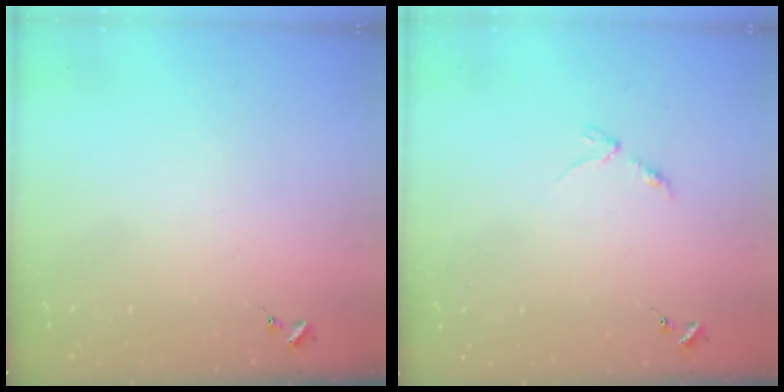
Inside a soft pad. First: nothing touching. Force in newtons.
{"total": 2.9, "press": 2.8, "slide": 0.4}